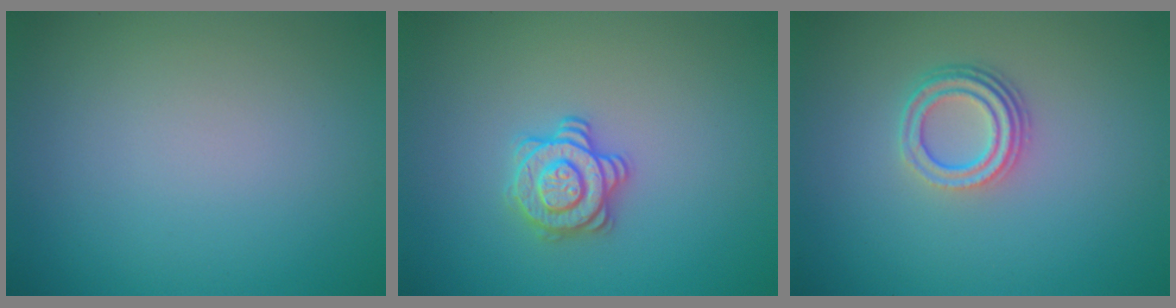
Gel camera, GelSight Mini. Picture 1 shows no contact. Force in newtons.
{"total": 2.8, "press": 2.7, "slide": 0.9}
{"total": 3.3, "press": 2.4, "slide": 2.2}